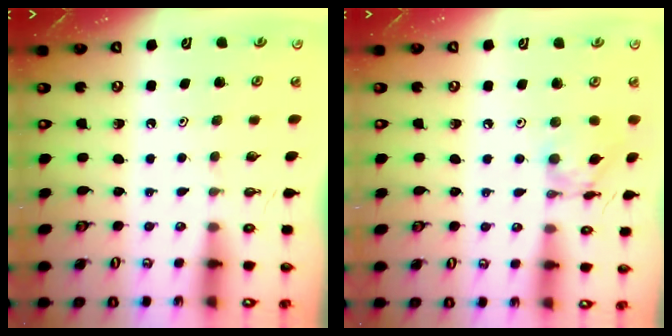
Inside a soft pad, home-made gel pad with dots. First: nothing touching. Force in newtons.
{"total": 9.2, "press": 9.2, "slide": 0.6}